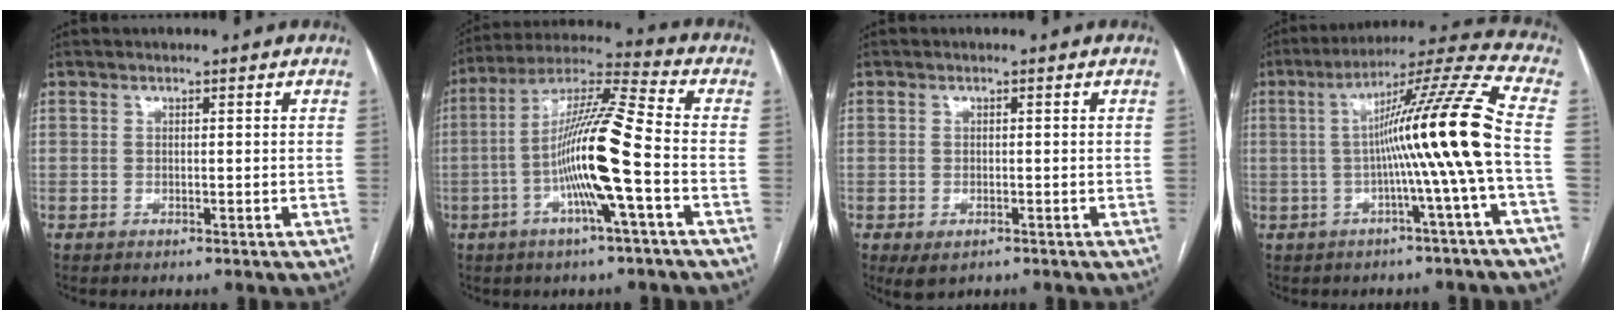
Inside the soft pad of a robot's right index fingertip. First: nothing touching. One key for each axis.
{"total": 14.1, "fx": -3.5, "fy": -0.2, "fz": 13.7, "tx": -0.257, "ty": 0.009, "tz": -0.073}
{"total": 2.6, "fx": -1.2, "fy": 1.4, "fz": 1.8, "tx": -0.035, "ty": -0.005, "tz": -0.009}
{"total": 14.5, "fx": -1.5, "fy": -2.8, "fz": 14.1, "tx": -0.211, "ty": 0.014, "tz": -0.029}